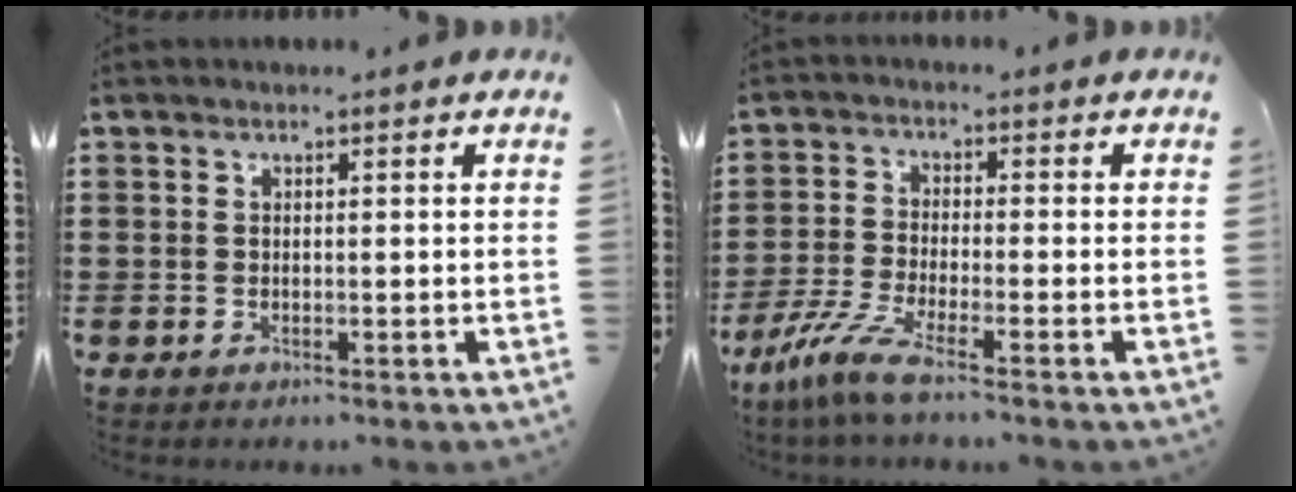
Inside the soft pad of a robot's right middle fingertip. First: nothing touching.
{"total": 6.2, "force": [-4.3, 0.4, 4.4], "torque": [-0.112, -0.021, -0.087]}